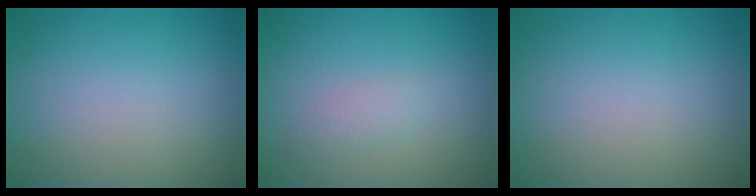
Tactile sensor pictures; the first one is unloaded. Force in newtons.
{"total": 1.3, "press": 1.3, "slide": 0.1}
{"total": 0.0}